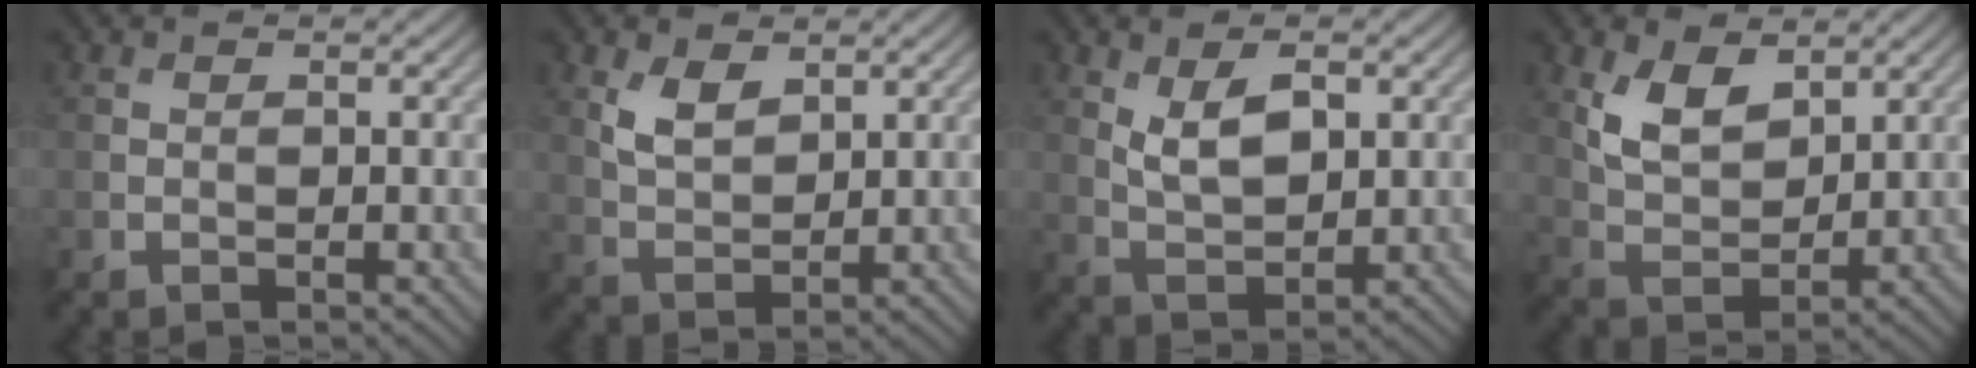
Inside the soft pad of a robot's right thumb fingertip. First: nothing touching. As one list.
[{"total": 4.0, "force": [2.0, 2.2, 2.7], "torque": [-0.064, -0.004, 0.045]}, {"total": 5.2, "force": [1.7, 2.6, 4.2], "torque": [-0.088, -0.004, 0.036]}, {"total": 6.5, "force": [3.2, 3.6, 4.3], "torque": [-0.094, -0.012, 0.065]}]